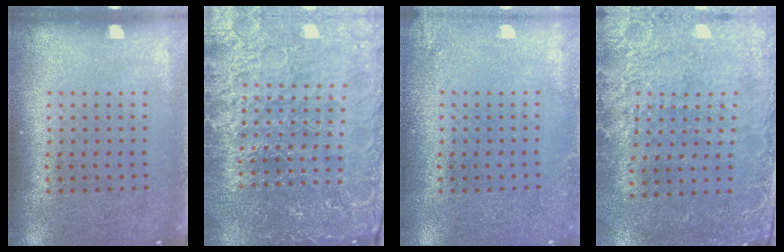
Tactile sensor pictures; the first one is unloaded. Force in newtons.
{"total": 5.0, "press": 4.6, "slide": 1.8}
{"total": 1.2, "press": 1.2, "slide": 0.0}
{"total": 2.6, "press": 2.3, "slide": 1.3}